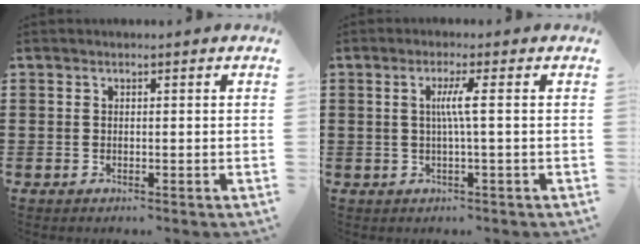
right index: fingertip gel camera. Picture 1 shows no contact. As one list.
[{"total": 3.3, "force": [0.1, -0.5, 3.2], "torque": [-0.061, -0.005, -0.003]}]